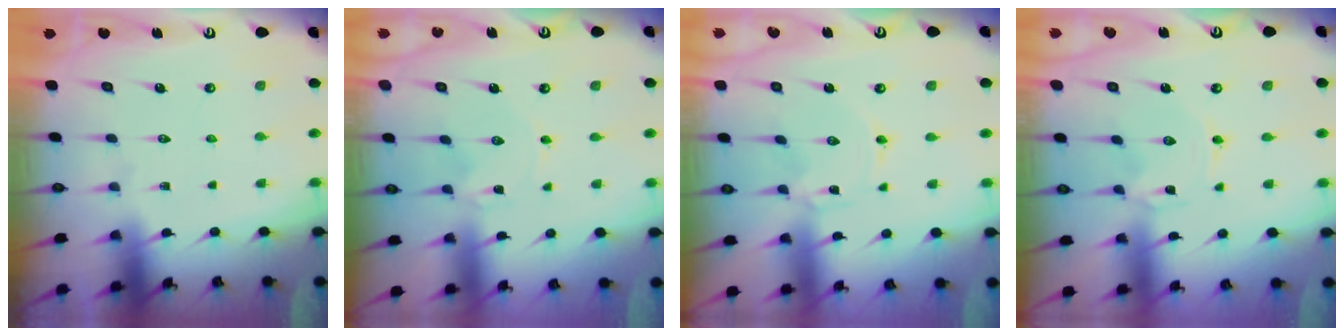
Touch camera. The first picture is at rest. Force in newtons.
{"total": 0.0}
{"total": 0.0}
{"total": 0.0}